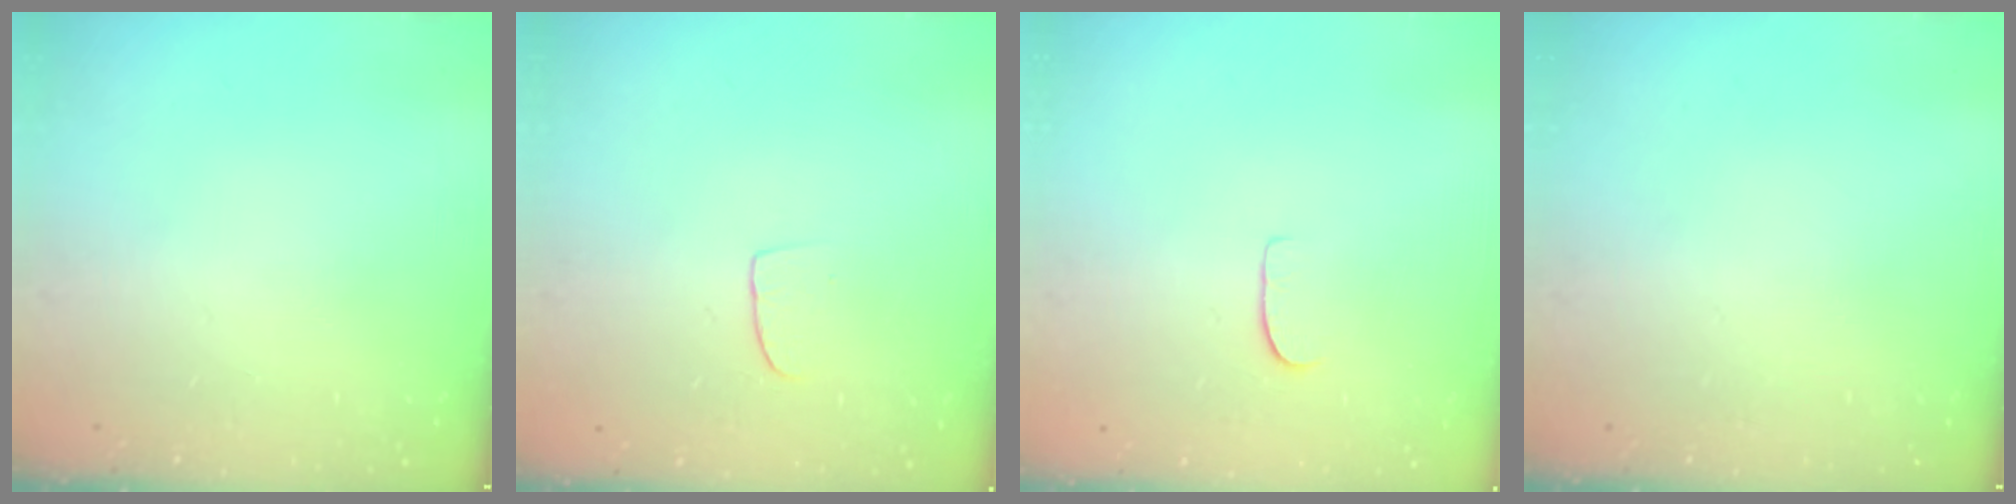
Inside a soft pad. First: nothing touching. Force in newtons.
{"total": 6.0, "press": 5.9, "slide": 0.5}
{"total": 5.2, "press": 5.2, "slide": 0.4}
{"total": 0.0}